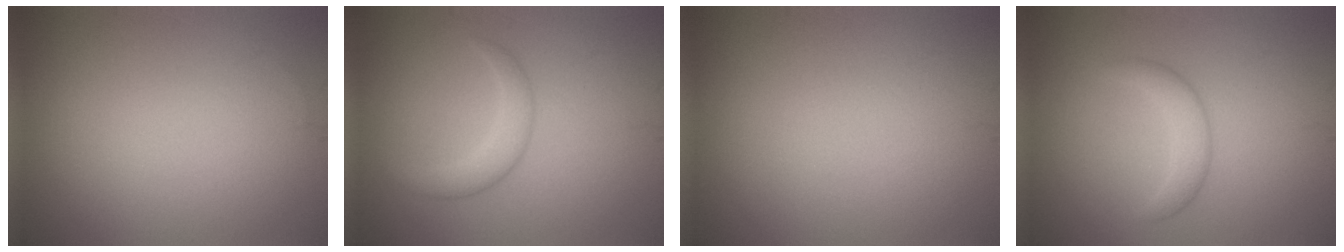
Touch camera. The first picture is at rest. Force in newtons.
{"total": 2.3, "press": 2.3, "slide": 0.0}
{"total": 0.0}
{"total": 2.1, "press": 2.1, "slide": 0.2}